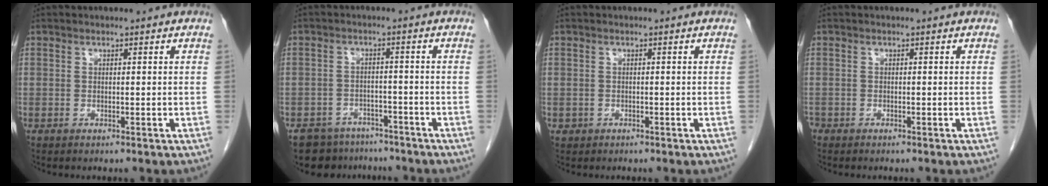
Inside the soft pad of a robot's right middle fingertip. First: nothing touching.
{"total": 8.4, "force": [-7.0, 4.5, 0.8], "torque": [-0.009, 0.011, -0.095]}
{"total": 0.7, "force": [-0.3, 0.7, 0.0], "torque": [-0.006, 0.003, -0.002]}
{"total": 0.9, "force": [-0.7, 0.5, 0.1], "torque": [-0.007, 0.000, -0.014]}